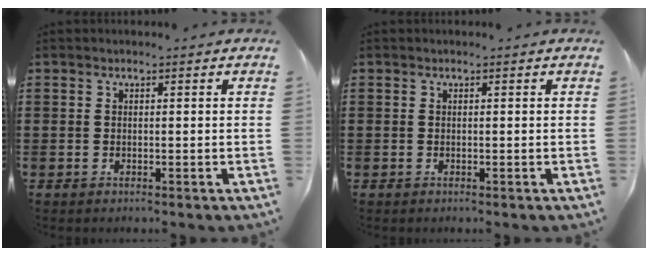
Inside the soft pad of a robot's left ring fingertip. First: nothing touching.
{"total": 0.0}